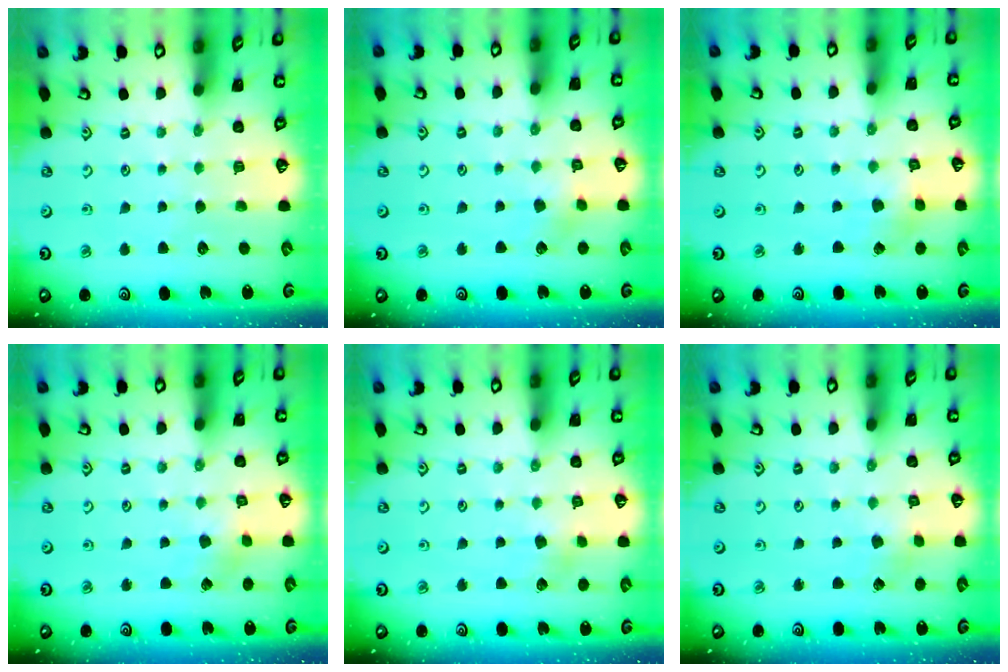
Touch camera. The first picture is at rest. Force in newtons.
{"total": 4.0, "press": 4.0, "slide": 0.4}
{"total": 2.8, "press": 2.7, "slide": 0.4}
{"total": 2.9, "press": 2.8, "slide": 0.8}
{"total": 4.5, "press": 4.4, "slide": 0.5}
{"total": 1.8, "press": 1.8, "slide": 0.1}